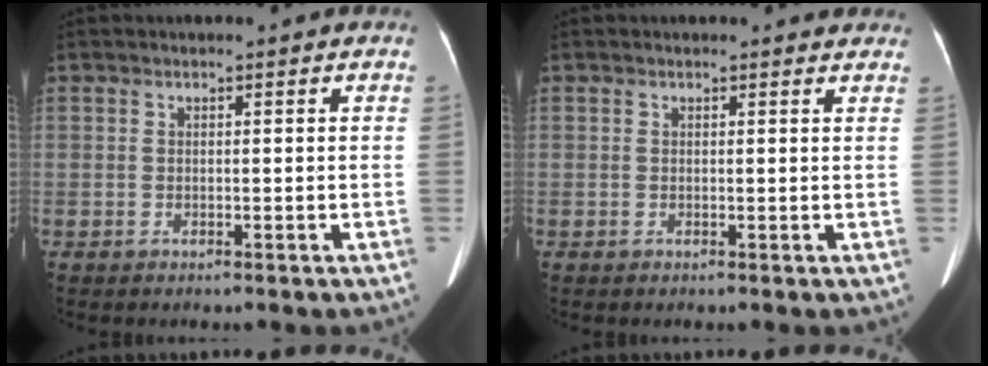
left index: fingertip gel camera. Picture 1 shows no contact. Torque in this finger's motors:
{"motor_torque": [0.16, -0.23, 0.00, 0.00]}